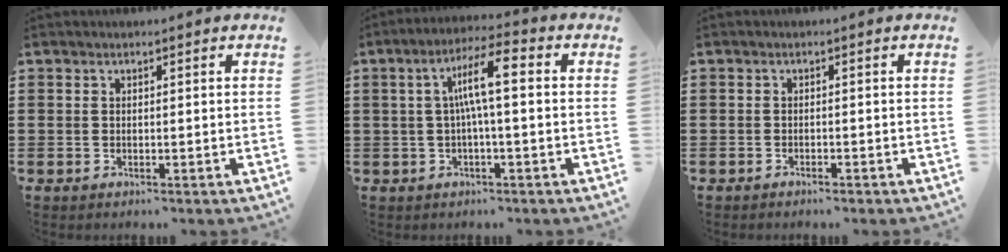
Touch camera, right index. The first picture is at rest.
{"total": 7.4, "force": [0.6, 1.3, 7.2], "torque": [-0.138, 0.009, 0.005]}
{"total": 0.9, "force": [-0.9, 0.1, 0.2], "torque": [-0.007, 0.000, -0.018]}